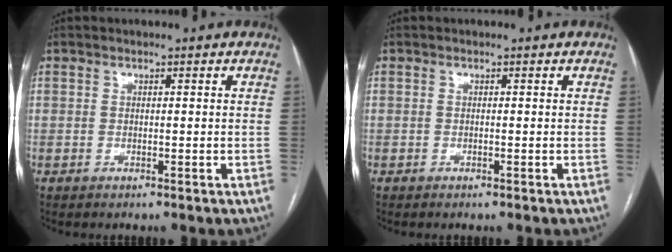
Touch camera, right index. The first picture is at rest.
{"total": 0.0}